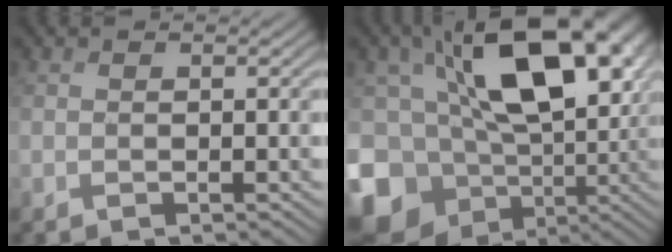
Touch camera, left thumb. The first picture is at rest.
{"total": 18.7, "force": [0.5, 13.3, 13.1], "torque": [-0.250, -0.025, 0.038]}